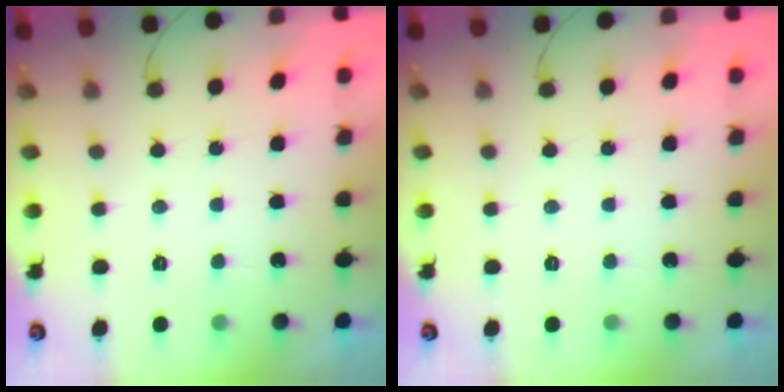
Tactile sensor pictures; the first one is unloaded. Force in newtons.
{"total": 0.0}